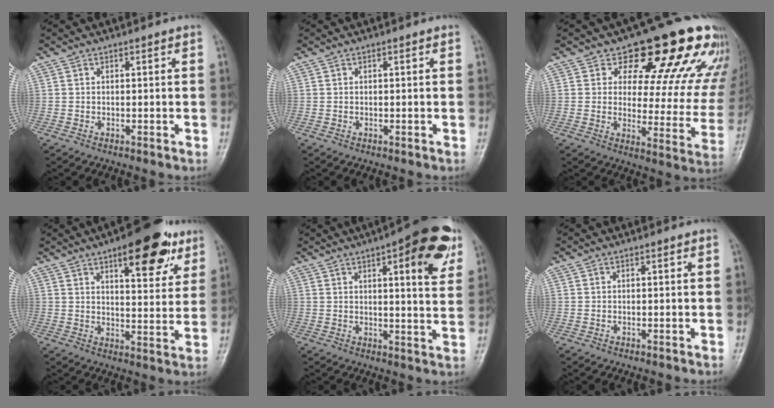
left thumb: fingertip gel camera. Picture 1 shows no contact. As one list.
[{"total": 0.0}, {"total": 19.5, "force": [13.4, 8.8, 11.2], "torque": [-0.080, -0.069, 0.159]}, {"total": 15.1, "force": [8.4, 5.8, 11.0], "torque": [-0.108, -0.031, 0.115]}, {"total": 15.1, "force": [7.0, 4.5, 12.5], "torque": [-0.125, -0.018, 0.084]}, {"total": 0.0}]